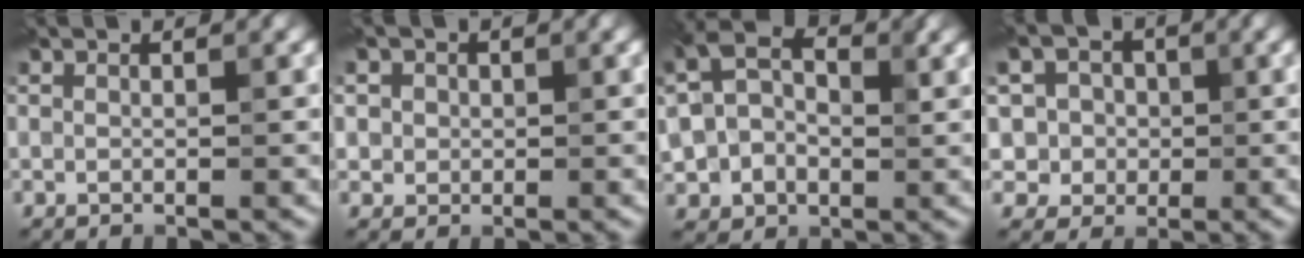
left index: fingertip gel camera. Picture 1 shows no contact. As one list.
[{"total": 2.4, "force": [0.7, 2.2, 0.8], "torque": [-0.014, 0.002, 0.012]}, {"total": 7.3, "force": [0.7, 5.5, 4.7], "torque": [-0.104, 0.013, 0.005]}, {"total": 7.1, "force": [2.0, 6.1, 2.9], "torque": [-0.036, 0.020, -0.002]}]